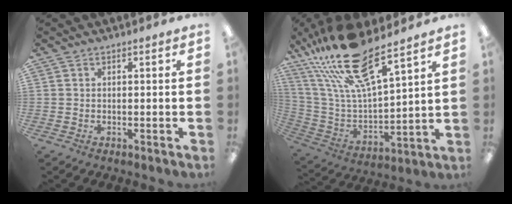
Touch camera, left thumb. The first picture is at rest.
{"total": 23.2, "force": [17.9, 5.8, 13.6], "torque": [-0.281, -0.107, 0.306]}